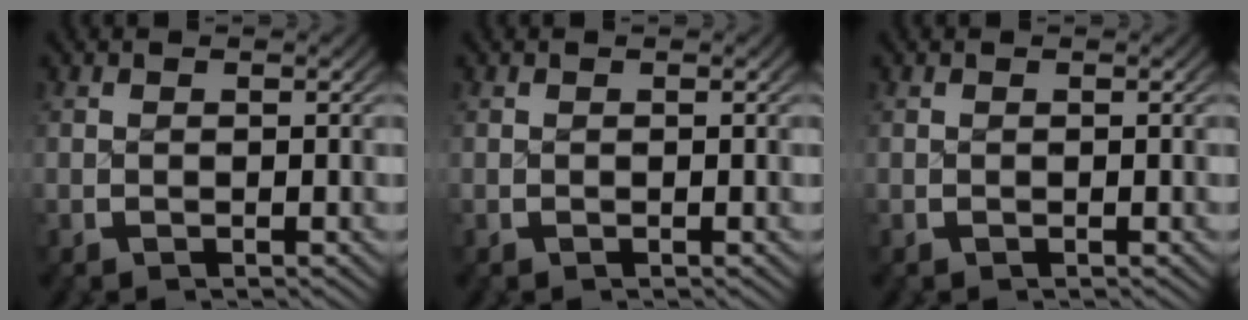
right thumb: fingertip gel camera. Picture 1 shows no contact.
{"total": 0.0}
{"total": 0.0}